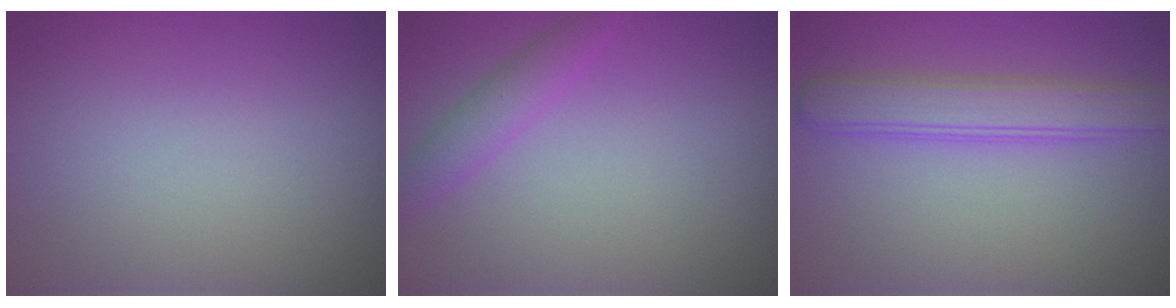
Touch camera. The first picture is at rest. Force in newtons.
{"total": 2.2, "press": 2.2, "slide": 0.1}
{"total": 3.7, "press": 3.7, "slide": 0.1}